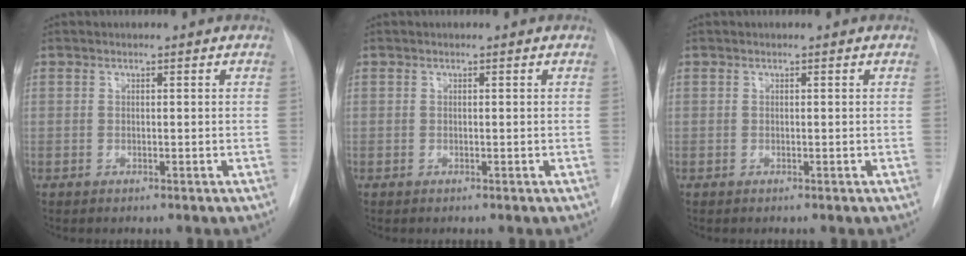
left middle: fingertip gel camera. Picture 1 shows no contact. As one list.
[{"total": 0.0}, {"total": 0.0}]